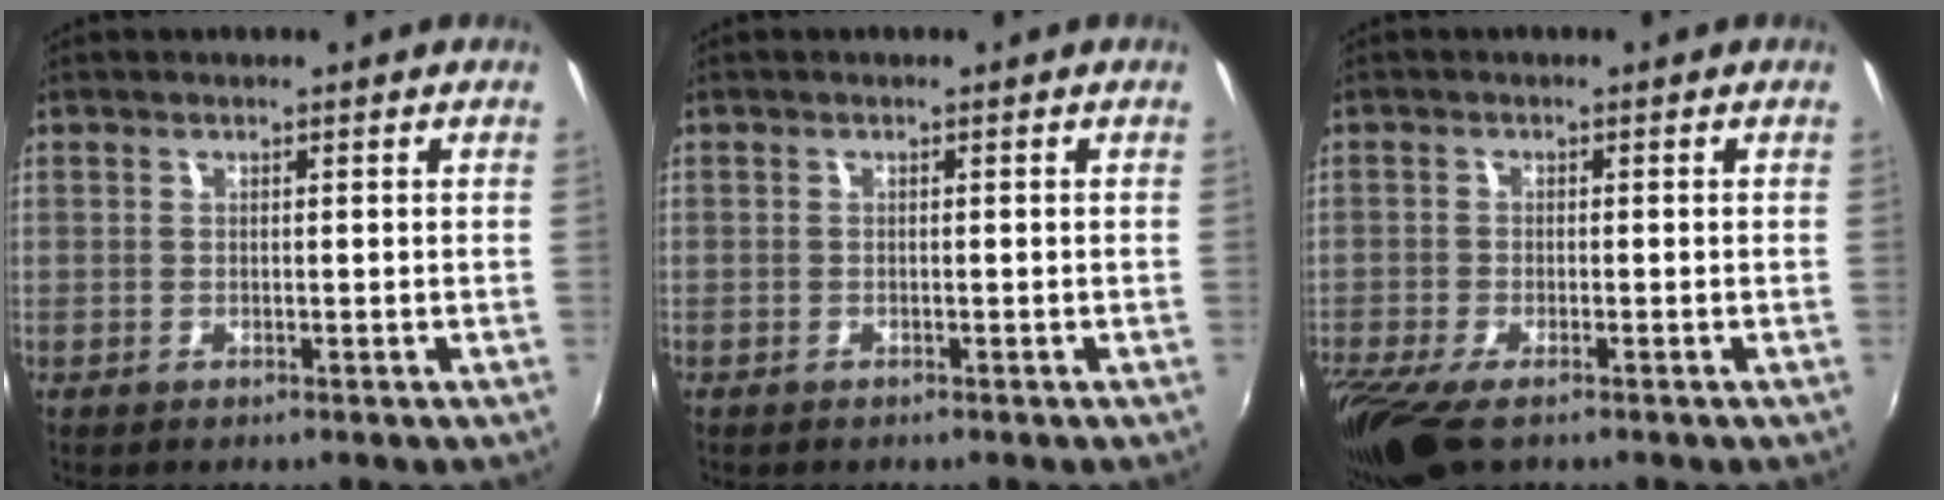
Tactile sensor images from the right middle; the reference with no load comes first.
{"total": 0.7, "force": [-0.6, 0.3, 0.0], "torque": [-0.002, 0.000, -0.011]}
{"total": 10.0, "force": [-6.9, 3.2, 6.5], "torque": [-0.155, -0.048, -0.132]}